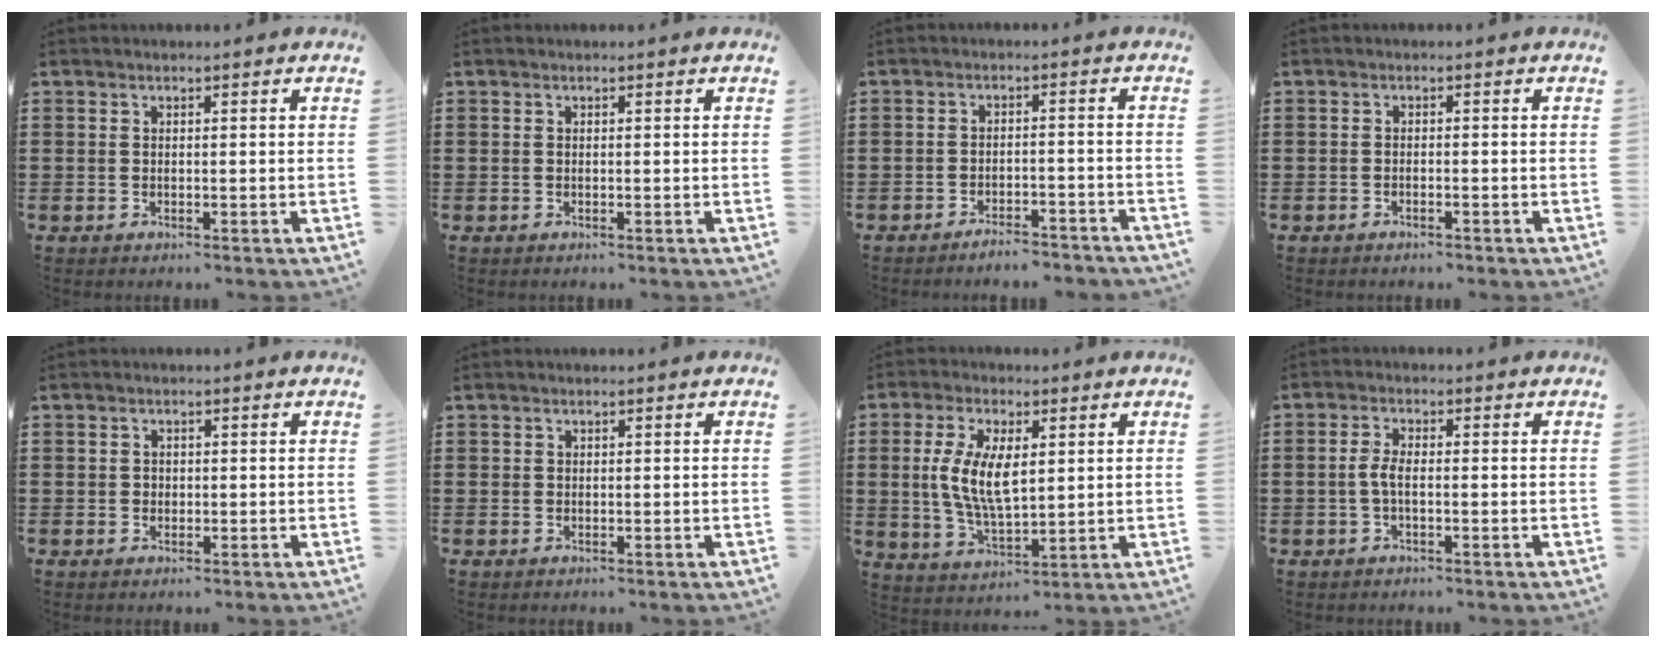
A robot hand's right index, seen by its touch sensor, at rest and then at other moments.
{"total": 0.0}
{"total": 3.1, "force": [-3.0, 0.0, 0.6], "torque": [-0.011, 0.002, -0.061]}
{"total": 0.8, "force": [-0.7, 0.0, 0.4], "torque": [-0.011, -0.006, -0.013]}
{"total": 0.5, "force": [0.0, 0.5, 0.2], "torque": [-0.005, 0.002, 0.001]}
{"total": 0.0}
{"total": 8.5, "force": [0.9, 3.8, 7.5], "torque": [-0.157, 0.006, 0.015]}
{"total": 2.7, "force": [-0.5, 0.9, 2.4], "torque": [-0.067, -0.006, -0.017]}